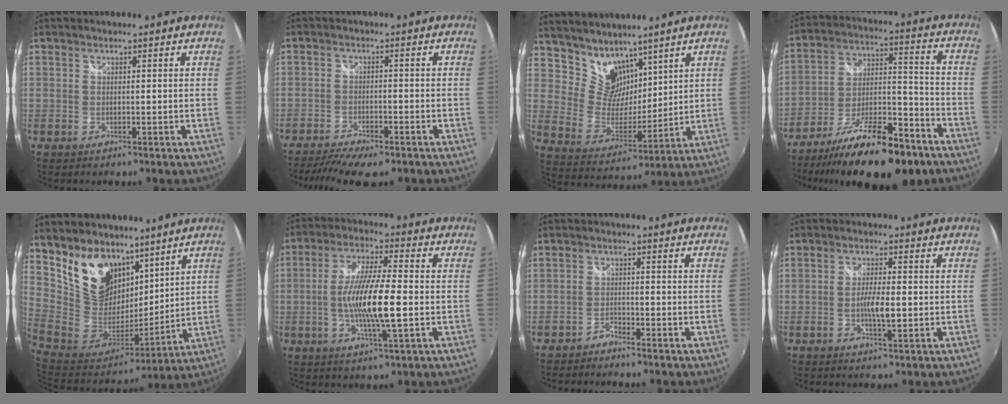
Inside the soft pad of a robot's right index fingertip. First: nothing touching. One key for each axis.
{"total": 9.6, "fx": -7.6, "fy": 2.6, "fz": 5.2, "tx": -0.122, "ty": -0.024, "tz": -0.126}
{"total": 10.7, "fx": 8.4, "fy": 6.2, "fz": 2.7, "tx": -0.050, "ty": 0.004, "tz": 0.170}
{"total": 22.4, "fx": -15.6, "fy": 7.3, "fz": 14.4, "tx": -0.252, "ty": -0.017, "tz": -0.244}
{"total": 17.2, "fx": 11.3, "fy": 10.7, "fz": 7.2, "tx": -0.158, "ty": 0.012, "tz": 0.236}
{"total": 12.6, "fx": -2.1, "fy": 1.8, "fz": 12.3, "tx": -0.235, "ty": -0.006, "tz": -0.041}
{"total": 2.1, "fx": -2.0, "fy": 0.5, "fz": 0.2, "tx": -0.010, "ty": 0.001, "tz": -0.040}
{"total": 4.6, "fx": -0.9, "fy": 1.0, "fz": 4.4, "tx": -0.082, "ty": -0.003, "tz": -0.016}